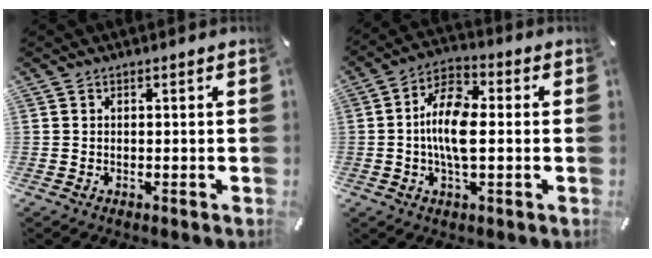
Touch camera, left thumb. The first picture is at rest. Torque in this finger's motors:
{"motor_torque": [0.12, 0.61, 0.75, -0.48, 0.37]}